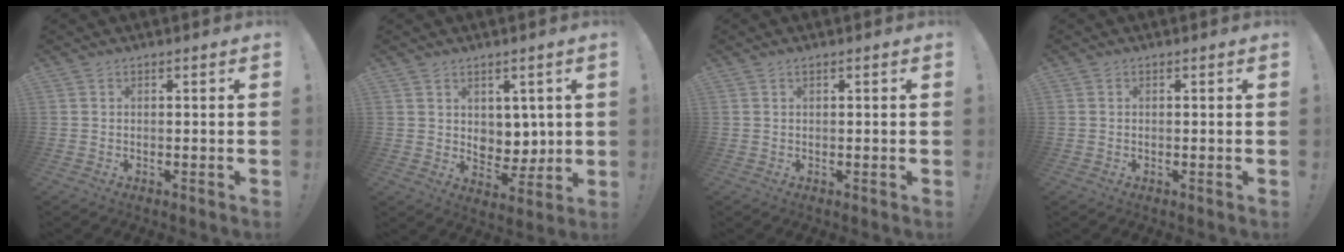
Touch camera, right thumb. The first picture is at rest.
{"total": 7.3, "force": [3.7, 6.0, 2.1], "torque": [-0.019, -0.035, 0.077]}
{"total": 0.6, "force": [0.1, 0.1, 0.5], "torque": [-0.004, -0.002, 0.000]}
{"total": 0.0}